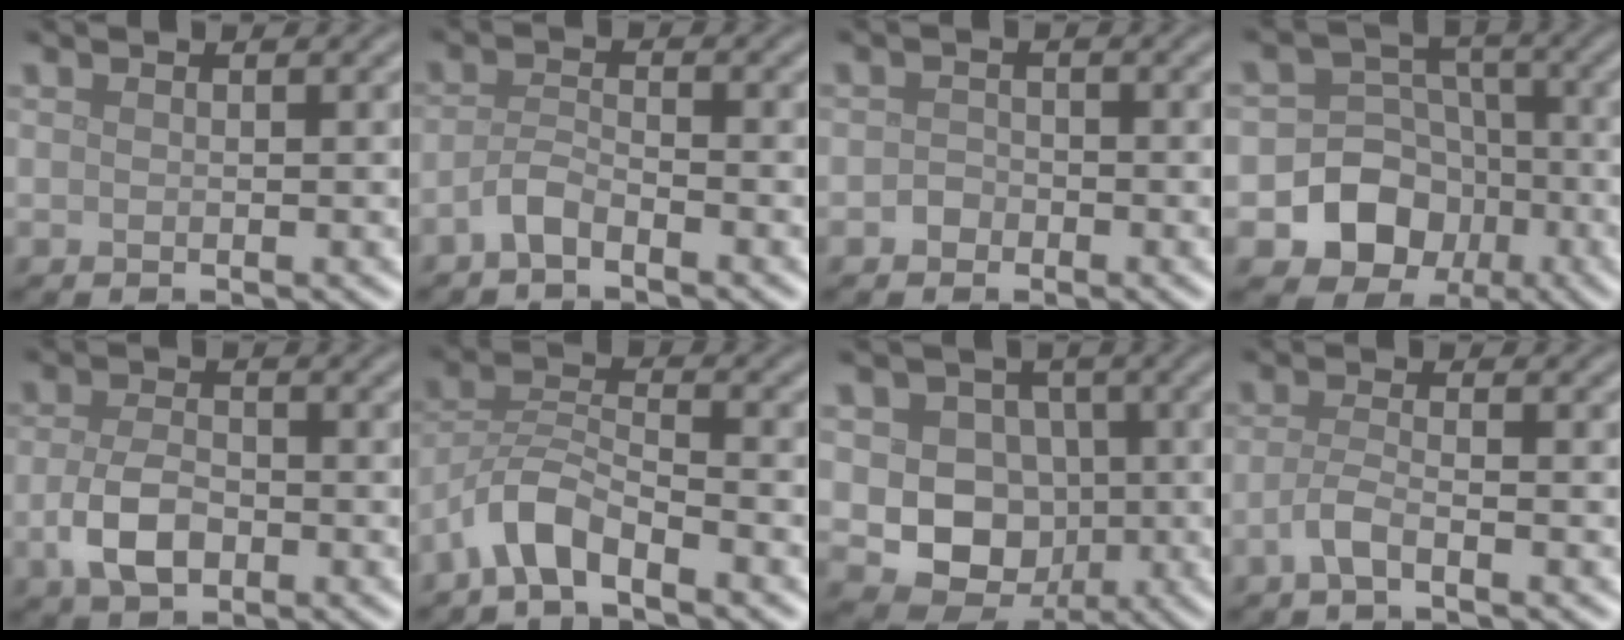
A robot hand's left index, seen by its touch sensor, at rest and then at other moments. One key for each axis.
{"total": 2.0, "fx": -1.5, "fy": 0.6, "fz": 1.2, "tx": -0.029, "ty": 0.004, "tz": -0.036}
{"total": 1.2, "fx": -0.6, "fy": 0.9, "fz": 0.3, "tx": 0.000, "ty": 0.001, "tz": -0.013}
{"total": 8.6, "fx": -3.2, "fy": 7.6, "fz": 2.5, "tx": -0.014, "ty": -0.001, "tz": -0.084}
{"total": 3.9, "fx": -1.2, "fy": 2.3, "fz": 2.9, "tx": -0.065, "ty": -0.005, "tz": -0.027}
{"total": 4.2, "fx": -3.2, "fy": 1.1, "fz": 2.5, "tx": -0.046, "ty": 0.009, "tz": -0.071}
{"total": 7.3, "fx": -0.1, "fy": 6.3, "fz": 3.7, "tx": -0.051, "ty": -0.007, "tz": -0.016}
{"total": 2.1, "fx": -1.1, "fy": 0.5, "fz": 1.7, "tx": -0.037, "ty": 0.000, "tz": -0.030}